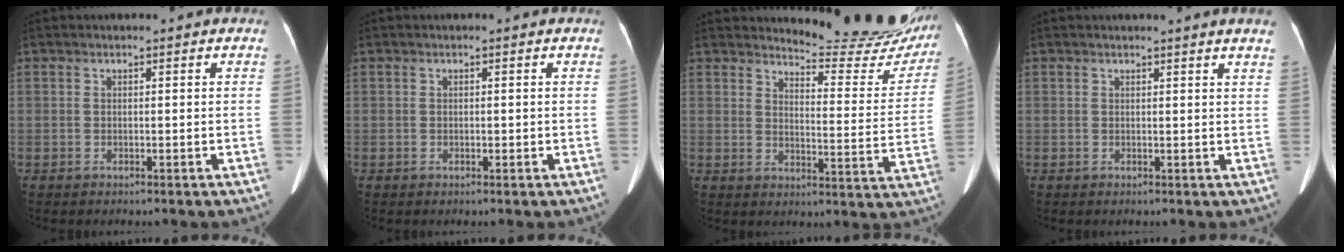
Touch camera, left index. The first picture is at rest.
{"total": 0.6, "force": [-0.5, 0.3, 0.2], "torque": [-0.001, -0.017, -0.012]}
{"total": 16.5, "force": [15.8, 2.4, 4.1], "torque": [-0.036, -0.106, 0.168]}
{"total": 4.8, "force": [4.3, -0.7, 2.1], "torque": [-0.021, -0.017, 0.026]}